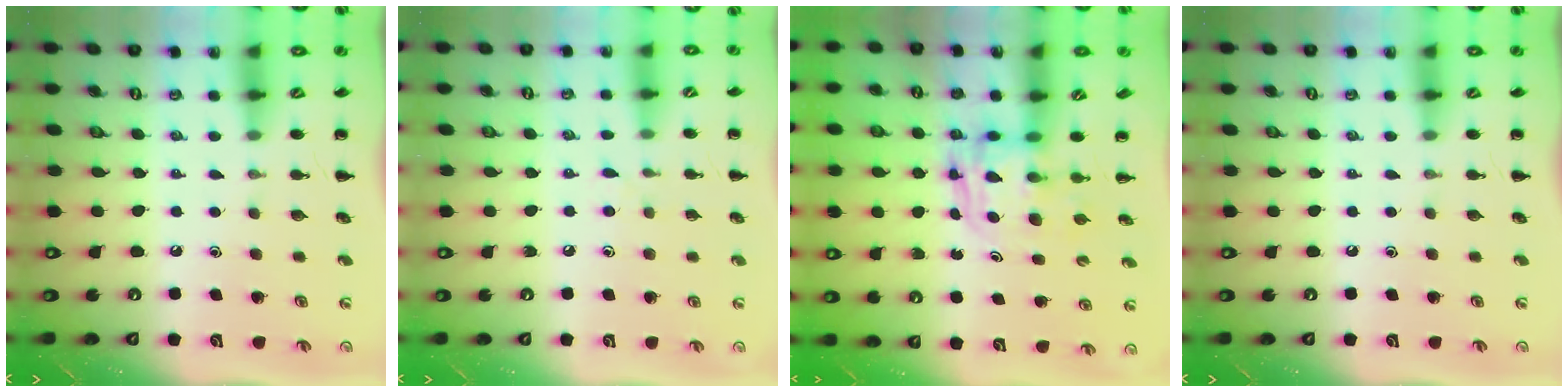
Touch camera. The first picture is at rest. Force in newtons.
{"total": 3.8, "press": 3.3, "slide": 1.9}
{"total": 2.7, "press": 2.7, "slide": 0.2}
{"total": 0.0}